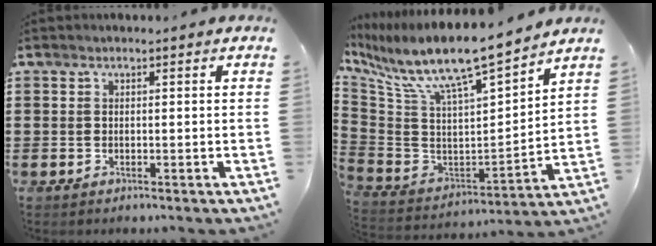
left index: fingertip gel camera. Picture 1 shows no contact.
{"total": 10.6, "force": [8.6, 1.0, 6.1], "torque": [-0.155, -0.069, 0.142]}